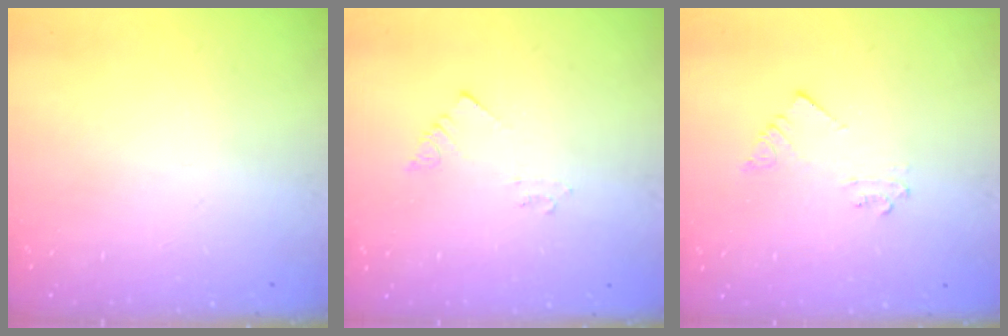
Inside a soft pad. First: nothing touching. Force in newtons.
{"total": 2.1, "press": 2.1, "slide": 0.3}
{"total": 2.5, "press": 2.5, "slide": 0.2}